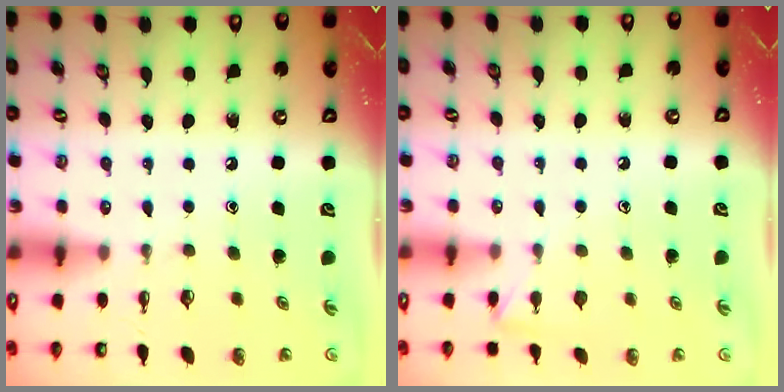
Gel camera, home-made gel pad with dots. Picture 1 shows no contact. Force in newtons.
{"total": 3.9, "press": 3.9, "slide": 0.6}